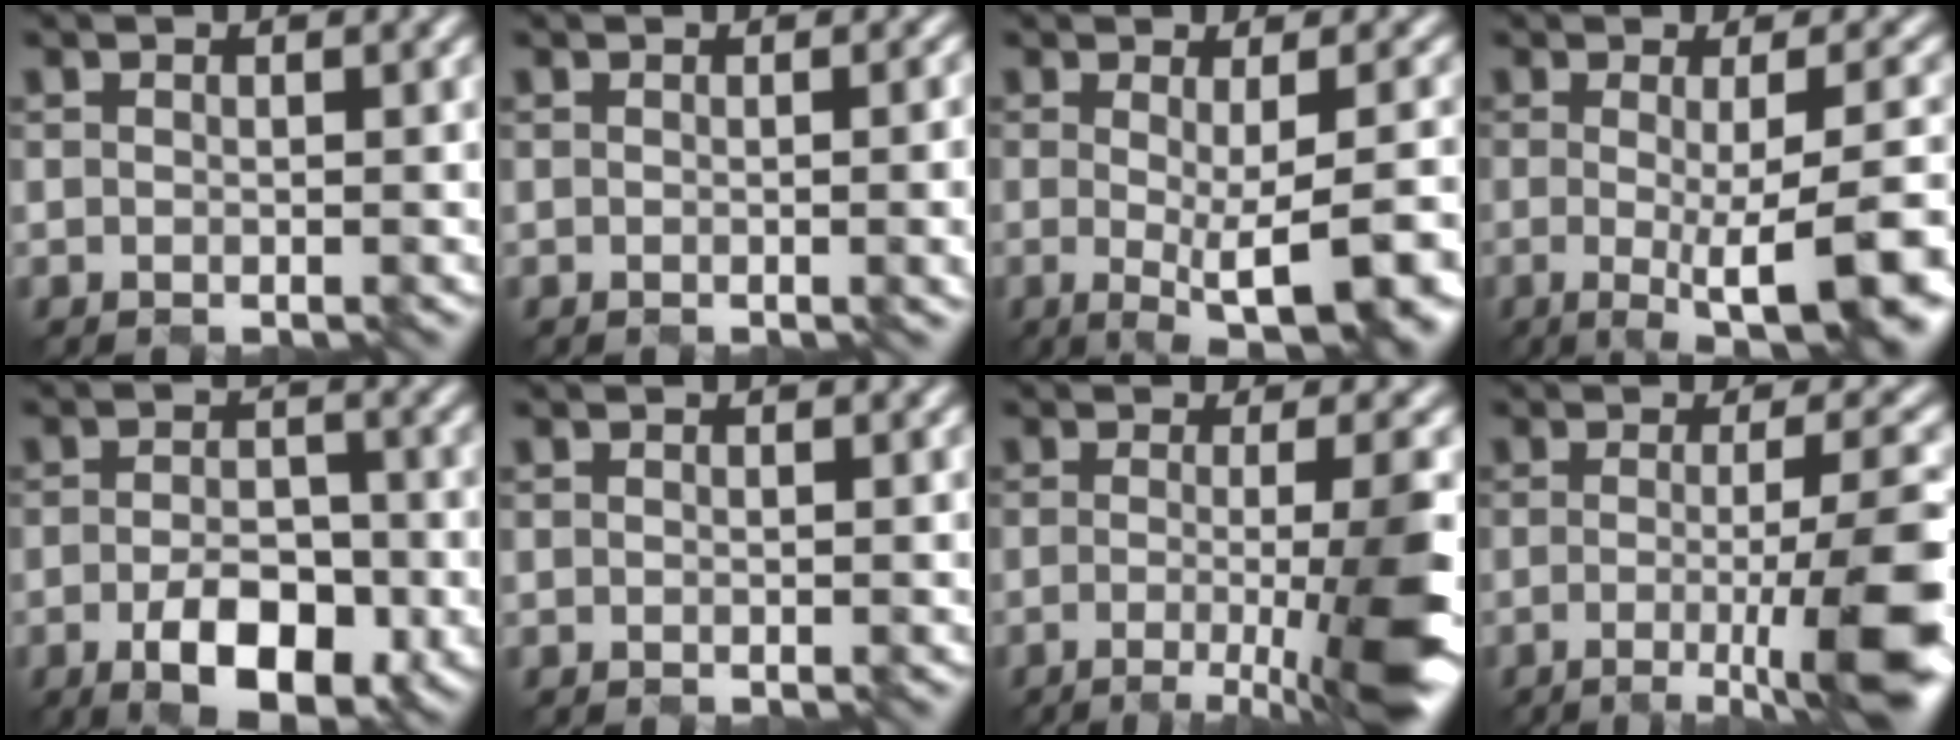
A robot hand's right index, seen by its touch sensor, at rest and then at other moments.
{"total": 4.0, "force": [-0.3, 1.6, 3.6], "torque": [-0.030, -0.003, 0.003]}
{"total": 7.4, "force": [-1.5, 2.0, 7.0], "torque": [-0.080, -0.014, -0.017]}
{"total": 9.0, "force": [-1.9, 2.1, 8.5], "torque": [-0.095, -0.014, -0.022]}
{"total": 6.3, "force": [-2.6, 3.2, 4.8], "torque": [-0.081, -0.009, -0.042]}
{"total": 0.0}
{"total": 9.0, "force": [-2.0, 1.9, 8.5], "torque": [-0.105, -0.021, -0.025]}
{"total": 8.8, "force": [-1.8, 1.8, 8.4], "torque": [-0.108, -0.014, -0.030]}